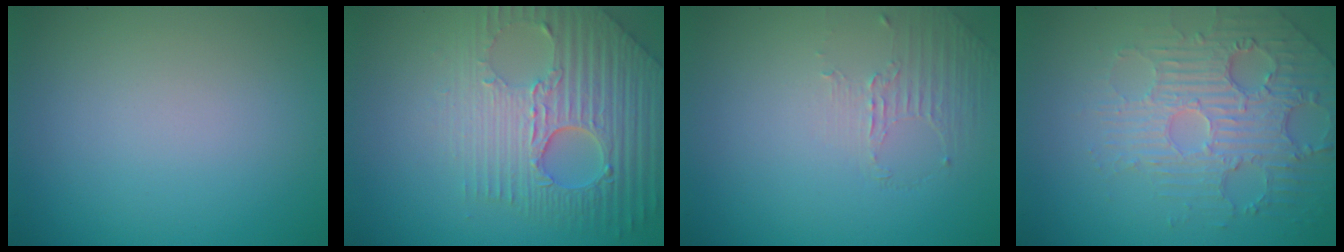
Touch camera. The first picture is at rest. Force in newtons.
{"total": 8.0, "press": 5.7, "slide": 5.6}
{"total": 1.2, "press": 0.4, "slide": 1.1}
{"total": 4.5, "press": 4.1, "slide": 2.0}